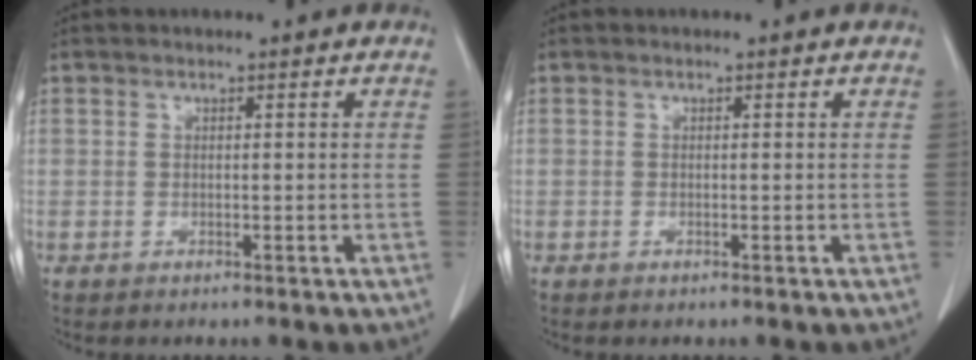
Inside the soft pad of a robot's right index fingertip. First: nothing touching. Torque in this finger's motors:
{"motor_torque": [-0.03, -0.02, 0.04, 0.01]}